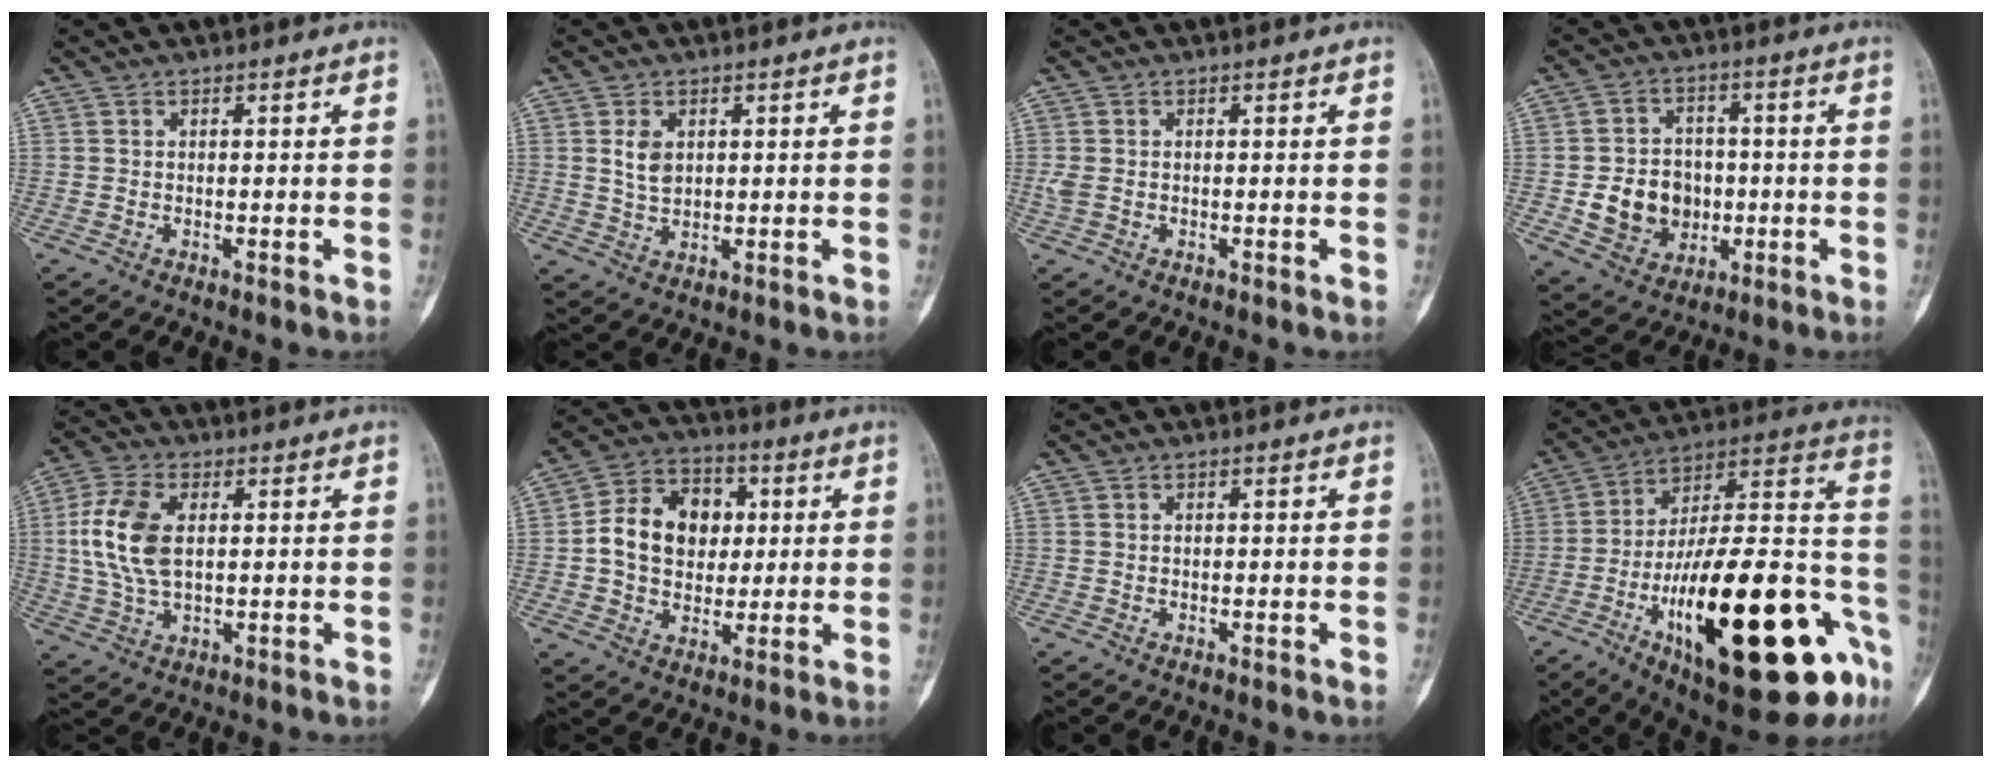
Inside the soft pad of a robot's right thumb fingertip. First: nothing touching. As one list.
[{"total": 5.8, "force": [1.2, 3.4, 4.5], "torque": [-0.087, -0.002, 0.026]}, {"total": 1.3, "force": [-0.1, 0.9, 1.0], "torque": [-0.034, 0.003, -0.003]}, {"total": 10.6, "force": [-1.5, 9.0, 5.5], "torque": [-0.053, 0.011, -0.017]}, {"total": 11.1, "force": [1.4, 6.3, 9.0], "torque": [-0.195, 0.005, 0.028]}, {"total": 14.0, "force": [1.4, 10.8, 8.8], "torque": [-0.115, 0.016, 0.018]}, {"total": 0.0}, {"total": 36.4, "force": [-13.2, 11.9, 31.7], "torque": [-0.425, 0.044, -0.196]}]